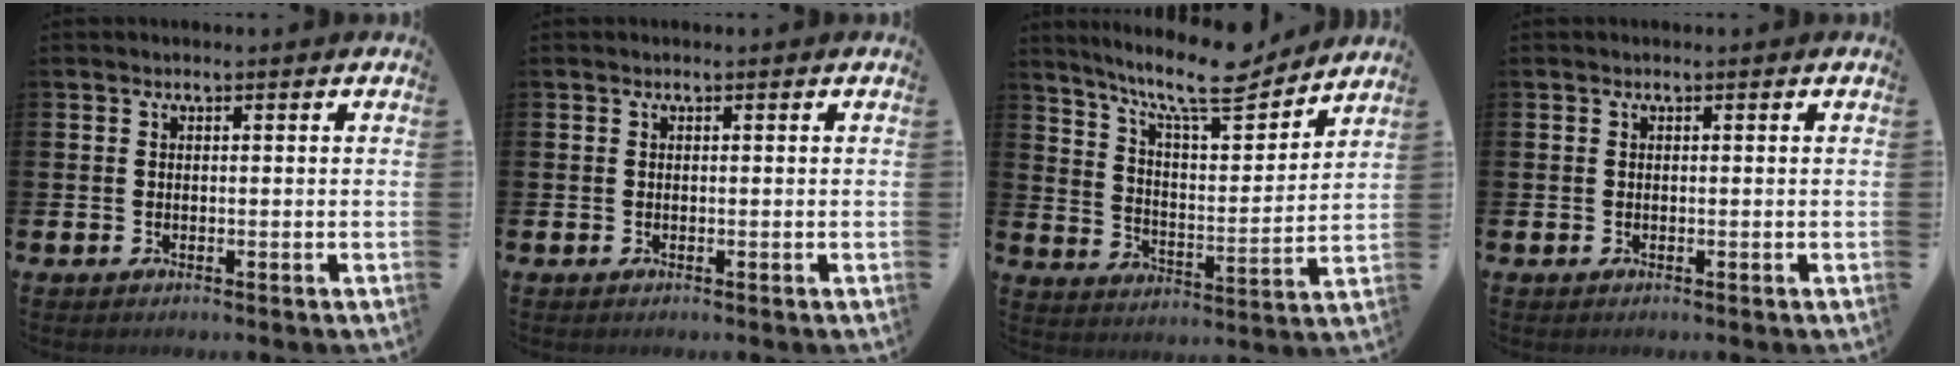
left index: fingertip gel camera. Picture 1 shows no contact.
{"total": 0.0}
{"total": 11.7, "force": [10.0, 2.5, 5.7], "torque": [-0.123, -0.059, 0.172]}
{"total": 0.0}